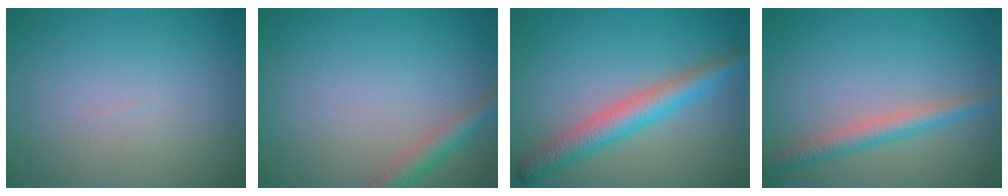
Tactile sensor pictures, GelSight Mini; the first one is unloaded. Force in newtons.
{"total": 2.4, "press": 2.4, "slide": 0.1}
{"total": 4.4, "press": 4.4, "slide": 0.1}
{"total": 2.6, "press": 2.6, "slide": 0.0}